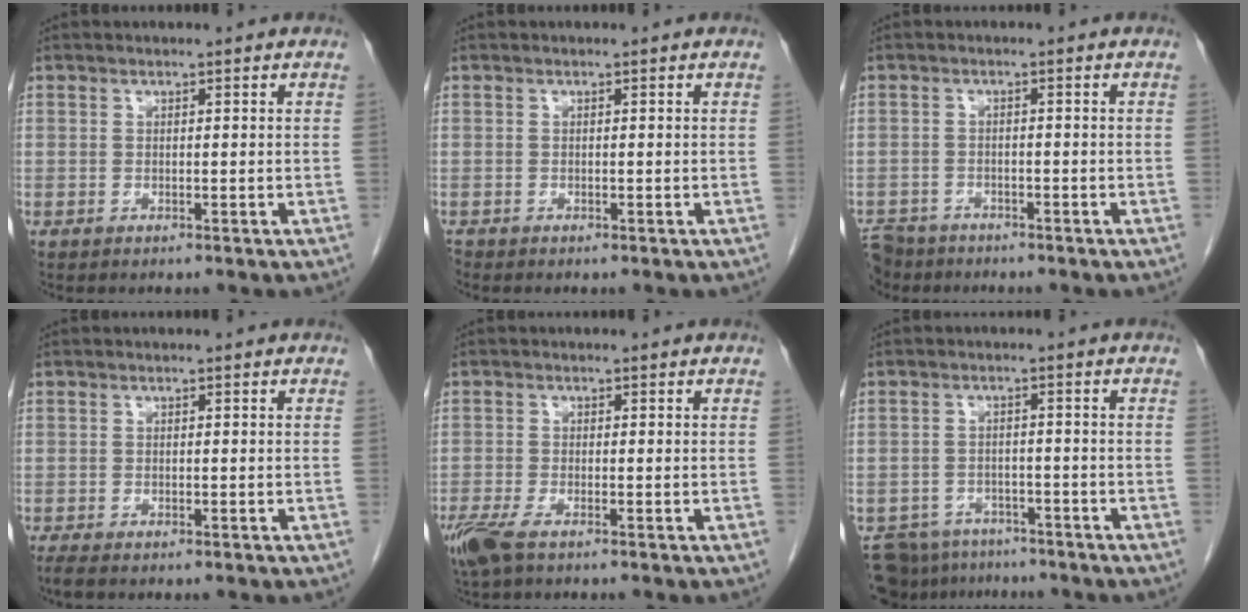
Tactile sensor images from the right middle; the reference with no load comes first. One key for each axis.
{"total": 0.0}
{"total": 6.4, "fx": -5.2, "fy": 3.6, "fz": 1.1, "tx": -0.031, "ty": -0.003, "tz": -0.091}
{"total": 1.8, "fx": -1.3, "fy": 0.4, "fz": 1.1, "tx": -0.025, "ty": -0.007, "tz": -0.021}
{"total": 4.3, "fx": -2.8, "fy": 1.1, "fz": 3.1, "tx": -0.069, "ty": -0.012, "tz": -0.054}
{"total": 8.1, "fx": -6.9, "fy": 4.1, "fz": 0.9, "tx": -0.015, "ty": 0.001, "tz": -0.096}